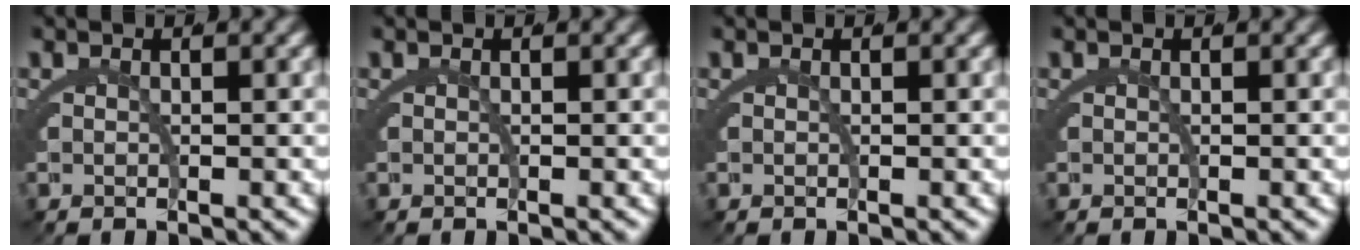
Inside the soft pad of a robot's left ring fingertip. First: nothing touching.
{"total": 0.0}
{"total": 0.0}
{"total": 0.0}